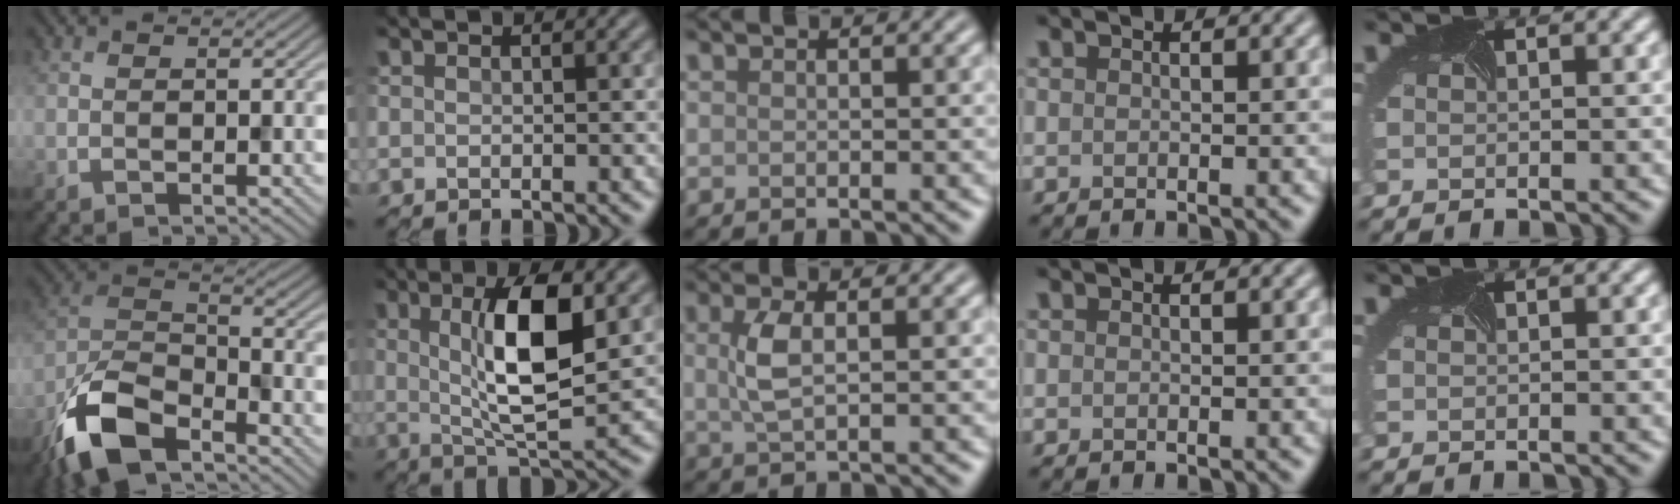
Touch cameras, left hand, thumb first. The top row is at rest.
{"thumb": {"total": 10.9, "force": [-7.5, 4.3, 6.7], "torque": [-0.133, -0.008, -0.164]}, "index": {"total": 7.1, "force": [1.4, 1.7, 6.8], "torque": [-0.123, 0.001, 0.026]}, "middle": {"total": 2.6, "force": [0.5, 1.1, 2.4], "torque": [-0.057, 0.001, 0.011]}}